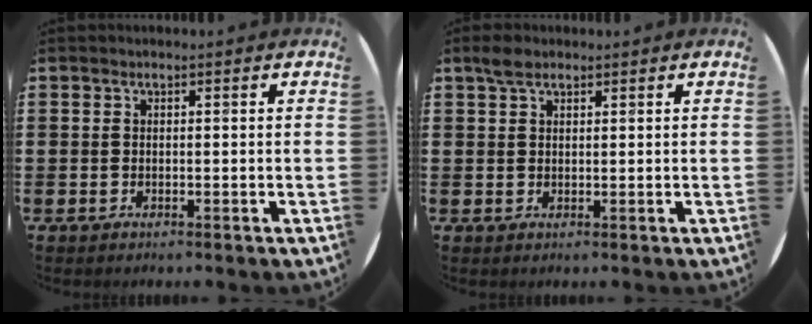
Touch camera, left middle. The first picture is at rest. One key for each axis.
{"total": 2.1, "fx": 1.6, "fy": 0.9, "fz": 1.0, "tx": -0.014, "ty": 0.003, "tz": 0.028}